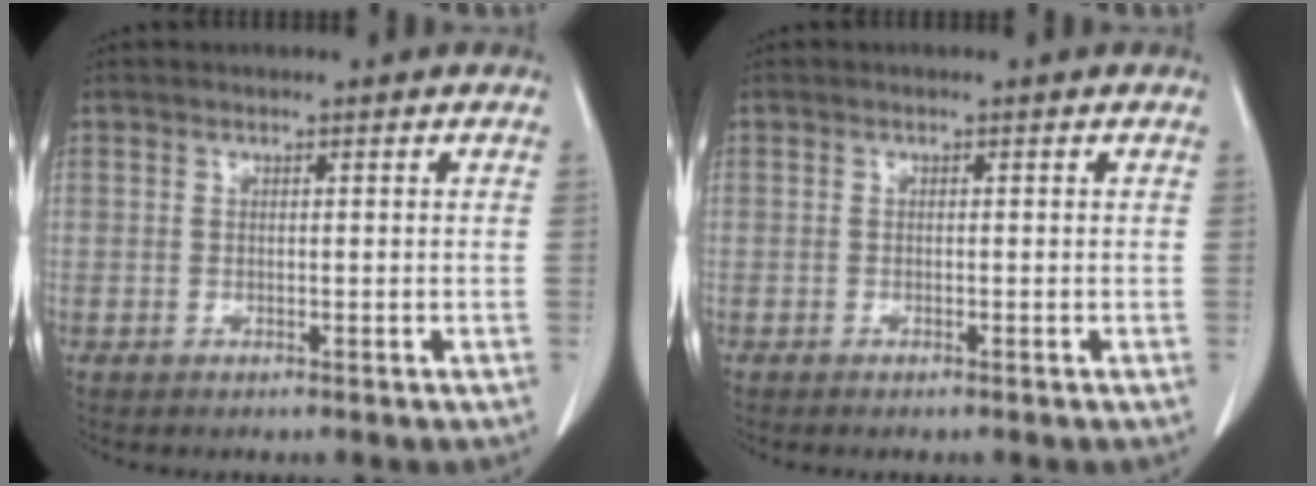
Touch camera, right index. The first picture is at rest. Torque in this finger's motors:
{"motor_torque": [-0.10, 0.13, 0.01, 0.01]}